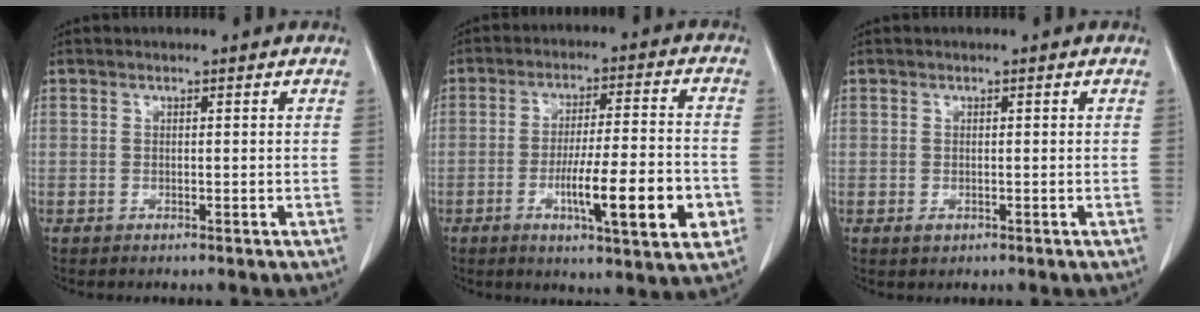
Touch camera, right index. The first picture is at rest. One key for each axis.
{"total": 13.7, "fx": -4.3, "fy": 1.5, "fz": 12.9, "tx": -0.202, "ty": -0.006, "tz": -0.065}
{"total": 1.0, "fx": -0.4, "fy": 0.8, "fz": 0.5, "tx": -0.008, "ty": 0.000, "tz": -0.001}